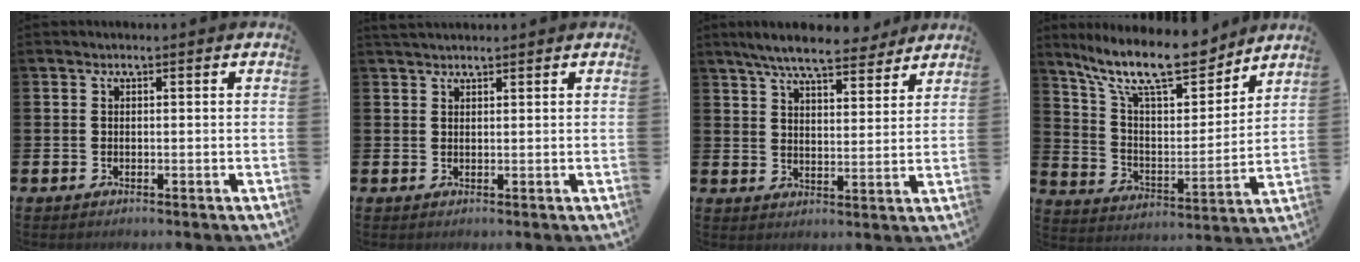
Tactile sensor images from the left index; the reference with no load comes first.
{"total": 1.7, "force": [1.6, 0.4, 0.2], "torque": [0.001, -0.001, 0.028]}
{"total": 7.7, "force": [7.0, 1.4, 2.9], "torque": [-0.070, -0.031, 0.124]}
{"total": 13.8, "force": [11.5, 3.6, 6.8], "torque": [-0.163, -0.060, 0.202]}